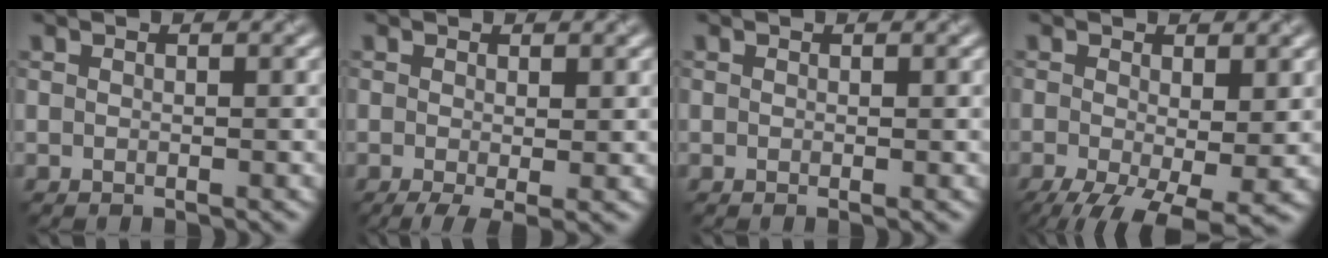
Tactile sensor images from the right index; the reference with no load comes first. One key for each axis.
{"total": 2.4, "fx": -0.6, "fy": 0.7, "fz": 2.2, "tx": -0.041, "ty": -0.012, "tz": -0.012}
{"total": 0.0}
{"total": 8.8, "fx": -3.6, "fy": 3.5, "fz": 7.2, "tx": -0.135, "ty": -0.035, "tz": -0.051}